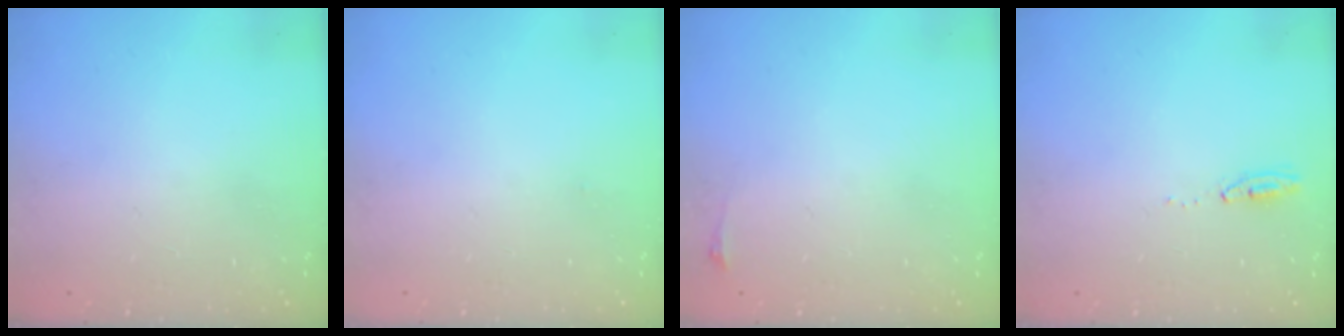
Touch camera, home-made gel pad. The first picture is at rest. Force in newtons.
{"total": 9.0, "press": 1.4, "slide": 8.9}
{"total": 2.8, "press": 2.1, "slide": 1.9}
{"total": 11.2, "press": 5.8, "slide": 9.6}